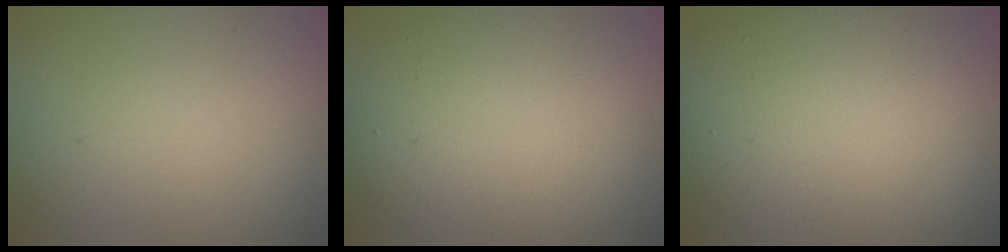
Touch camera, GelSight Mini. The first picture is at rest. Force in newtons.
{"total": 7.4, "press": 7.4, "slide": 0.3}
{"total": 10.8, "press": 10.8, "slide": 0.4}